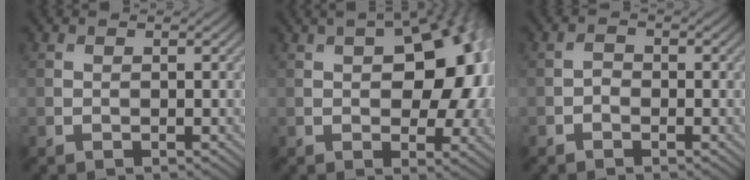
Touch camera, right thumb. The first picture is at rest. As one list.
[{"total": 13.3, "force": [1.7, 7.4, 11.0], "torque": [-0.144, 0.009, 0.022]}, {"total": 1.1, "force": [-0.6, 0.7, 0.5], "torque": [-0.010, 0.003, -0.016]}]